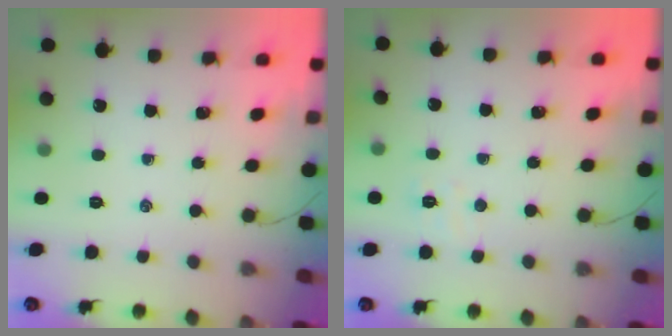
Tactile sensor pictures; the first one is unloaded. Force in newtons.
{"total": 3.8, "press": 3.6, "slide": 1.0}